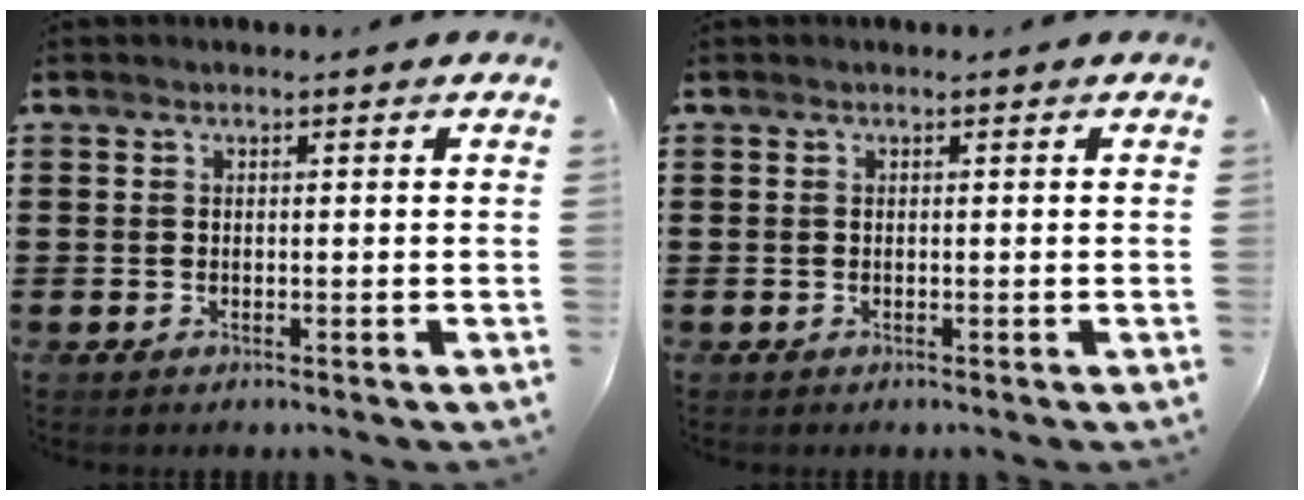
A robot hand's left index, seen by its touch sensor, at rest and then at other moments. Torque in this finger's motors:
{"motor_torque": [0.00, 0.00, -0.01, 0.01]}